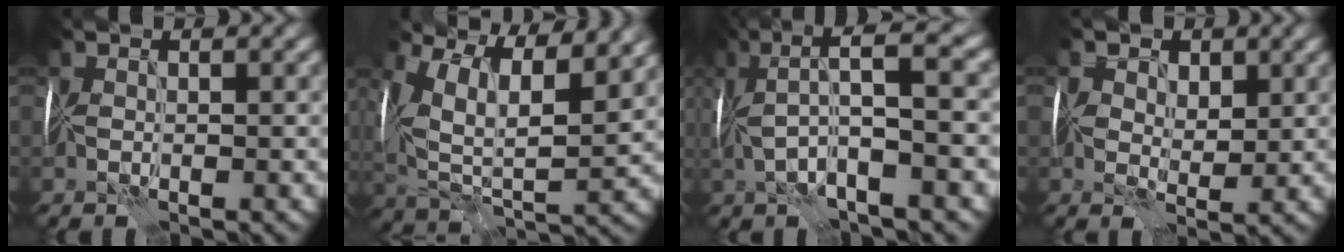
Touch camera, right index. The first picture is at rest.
{"total": 11.4, "force": [5.8, 5.7, 7.9], "torque": [-0.149, -0.001, 0.110]}
{"total": 6.3, "force": [1.5, 0.9, 6.1], "torque": [-0.124, 0.024, 0.020]}
{"total": 3.4, "force": [1.6, 2.3, 2.0], "torque": [-0.033, 0.003, 0.015]}